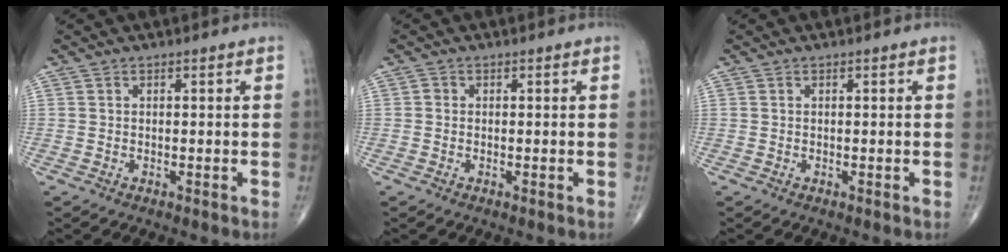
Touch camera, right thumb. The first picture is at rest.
{"total": 0.7, "force": [-0.1, 0.6, 0.3], "torque": [-0.001, 0.002, -0.007]}
{"total": 0.0}